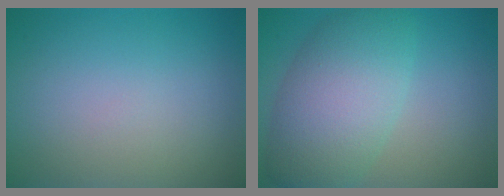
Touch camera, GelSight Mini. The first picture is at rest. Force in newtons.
{"total": 7.5, "press": 7.5, "slide": 0.2}